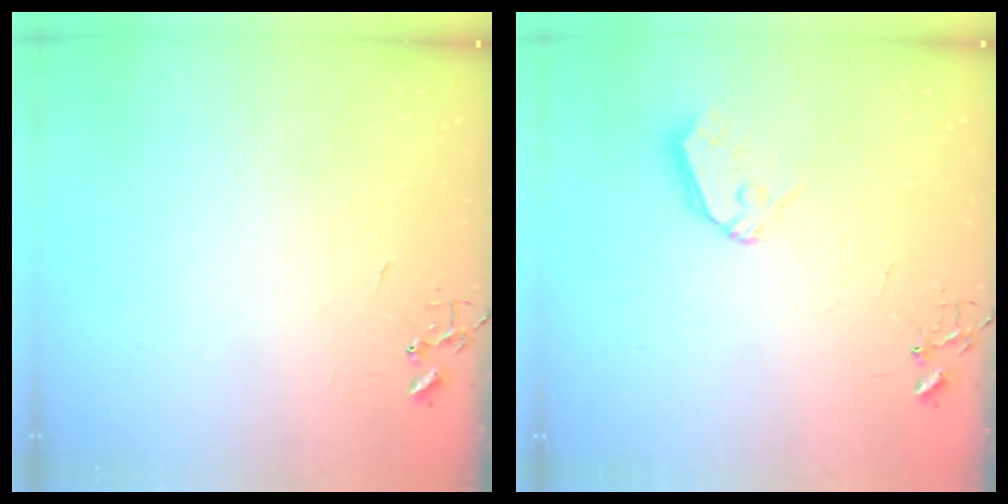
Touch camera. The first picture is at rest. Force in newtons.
{"total": 8.6, "press": 8.6, "slide": 0.7}